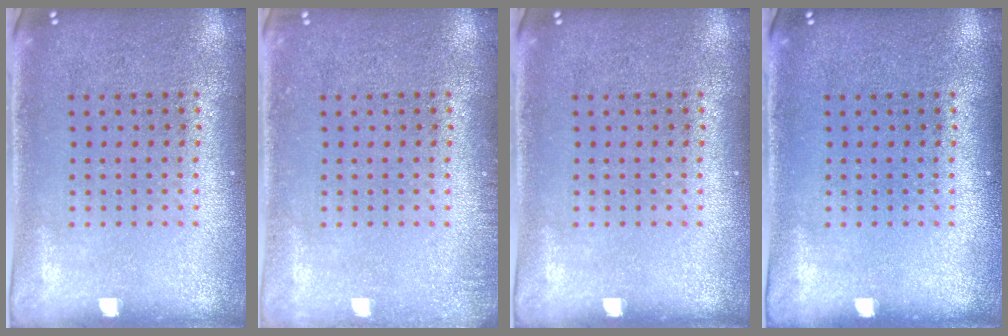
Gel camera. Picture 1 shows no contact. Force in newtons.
{"total": 1.1, "press": 1.0, "slide": 0.2}
{"total": 0.0}
{"total": 0.0}